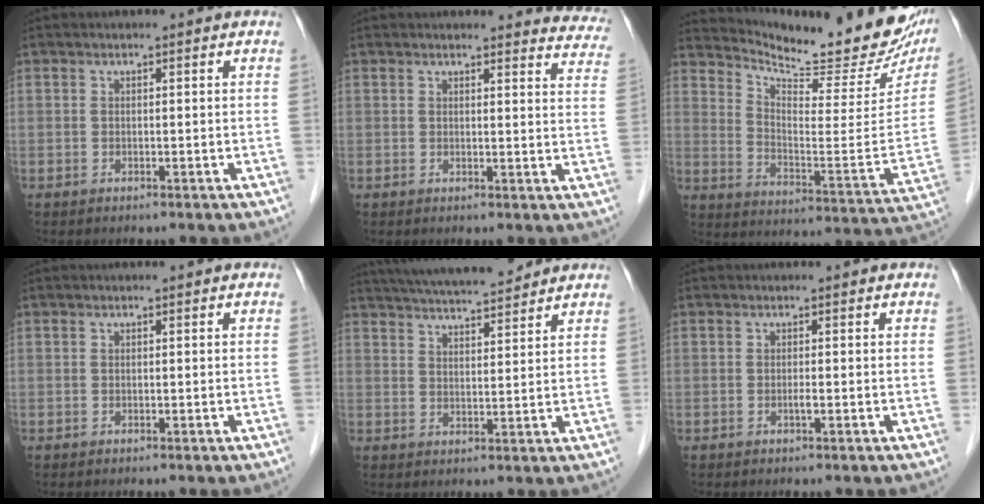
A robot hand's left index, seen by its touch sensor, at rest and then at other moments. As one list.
[{"total": 12.8, "force": [12.4, 2.8, 1.6], "torque": [0.030, -0.053, 0.101]}, {"total": 23.4, "force": [21.0, 4.1, 9.6], "torque": [-0.150, -0.077, 0.281]}, {"total": 0.0}, {"total": 12.8, "force": [11.6, 1.7, 5.2], "torque": [-0.085, 0.018, 0.181]}, {"total": 0.6, "force": [-0.1, 0.2, 0.5], "torque": [-0.007, -0.003, -0.005]}]